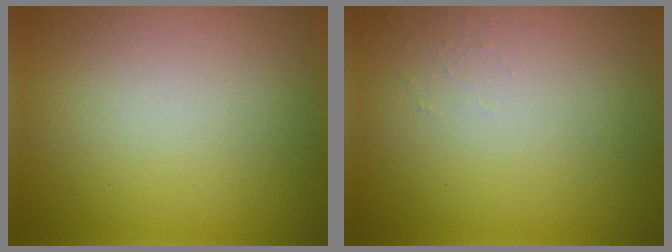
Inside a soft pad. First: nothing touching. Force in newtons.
{"total": 0.7, "press": 0.7, "slide": 0.1}